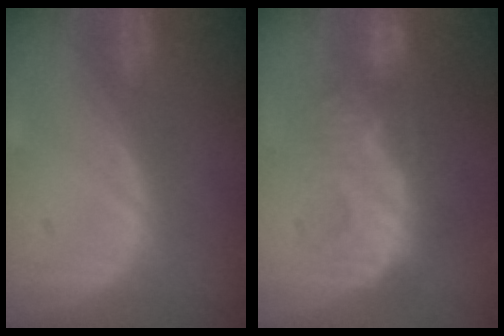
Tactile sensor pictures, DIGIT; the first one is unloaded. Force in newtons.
{"total": 9.0, "press": 8.9, "slide": 1.7}